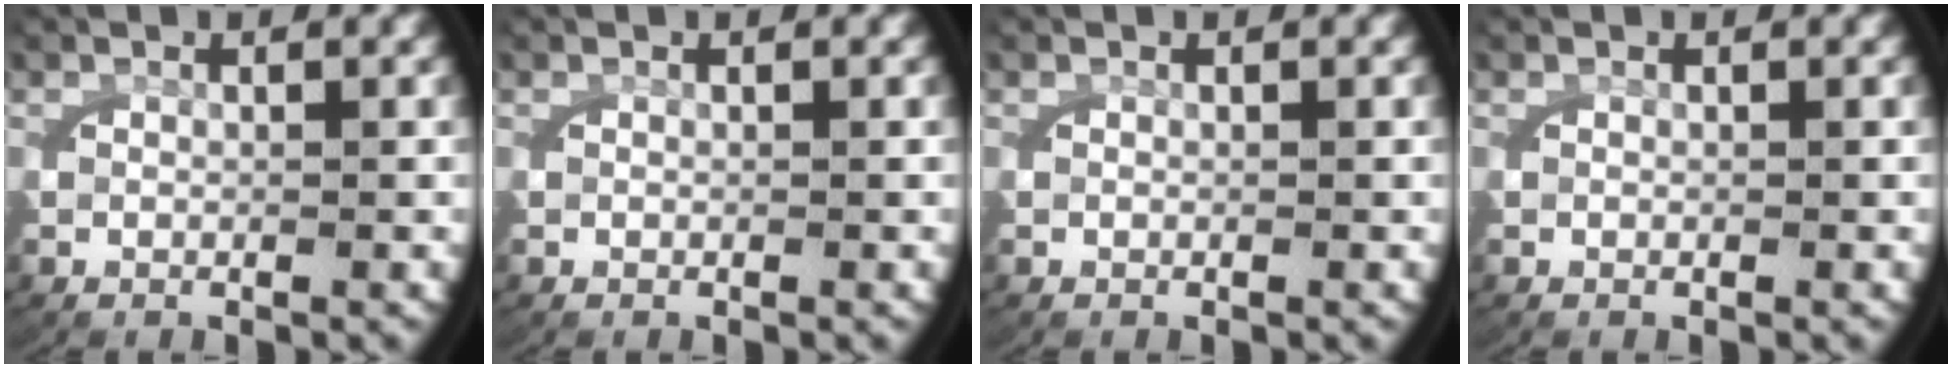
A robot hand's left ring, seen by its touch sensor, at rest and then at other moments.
{"total": 0.0}
{"total": 0.0}
{"total": 0.0}